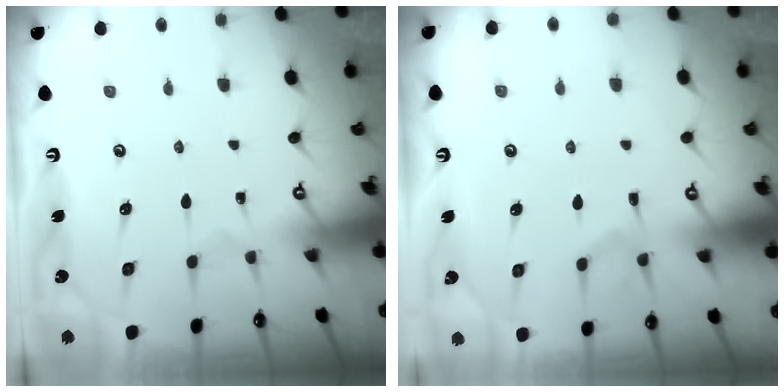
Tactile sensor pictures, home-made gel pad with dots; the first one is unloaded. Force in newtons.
{"total": 2.3, "press": 2.0, "slide": 1.2}